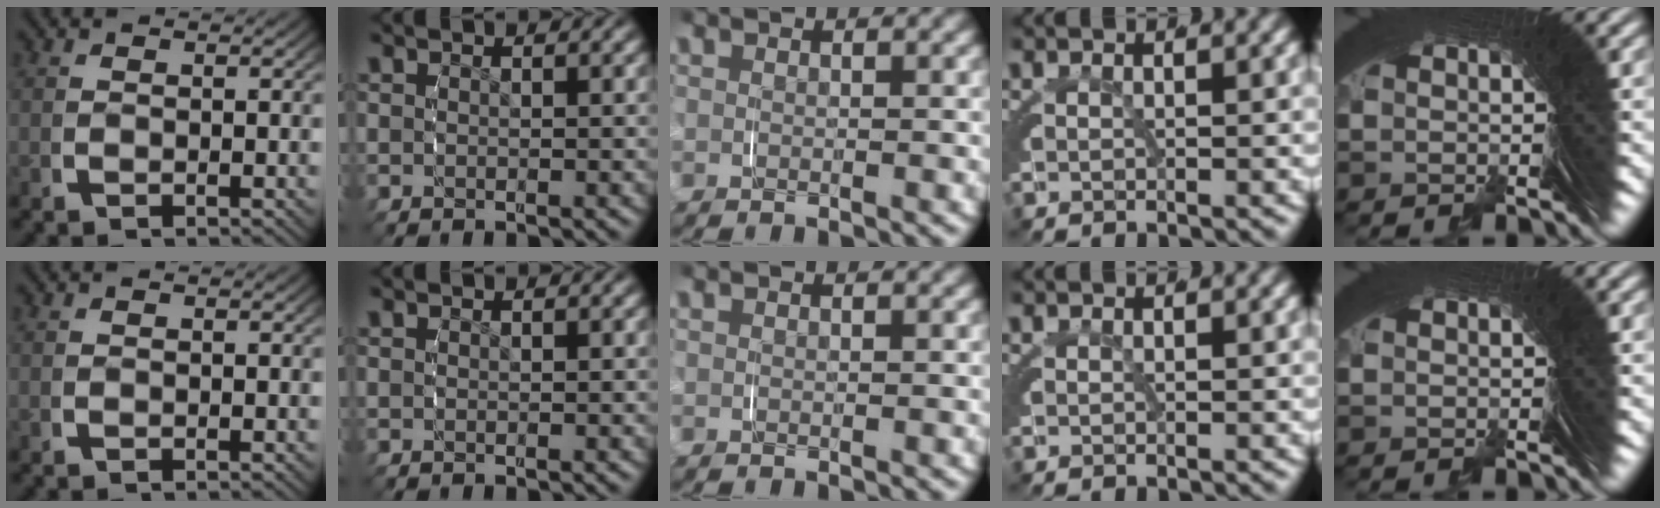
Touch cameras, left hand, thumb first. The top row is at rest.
{}